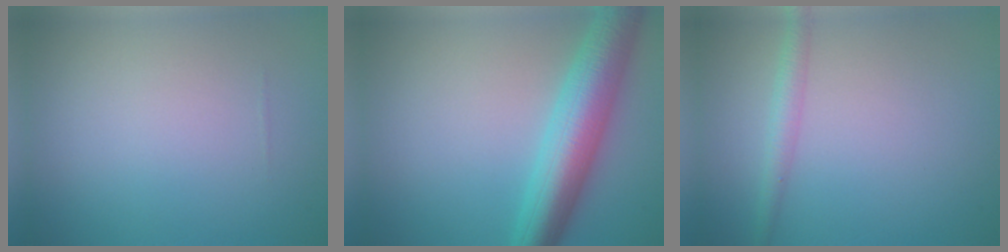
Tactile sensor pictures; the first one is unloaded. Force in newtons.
{"total": 7.4, "press": 7.4, "slide": 0.2}
{"total": 2.0, "press": 2.0, "slide": 0.1}